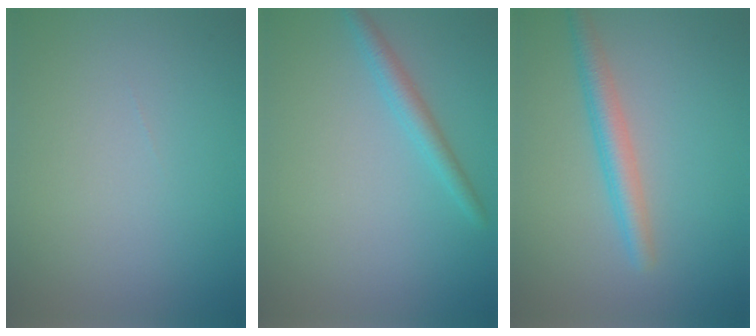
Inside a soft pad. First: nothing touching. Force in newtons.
{"total": 2.0, "press": 2.0, "slide": 0.0}
{"total": 2.8, "press": 2.8, "slide": 0.1}